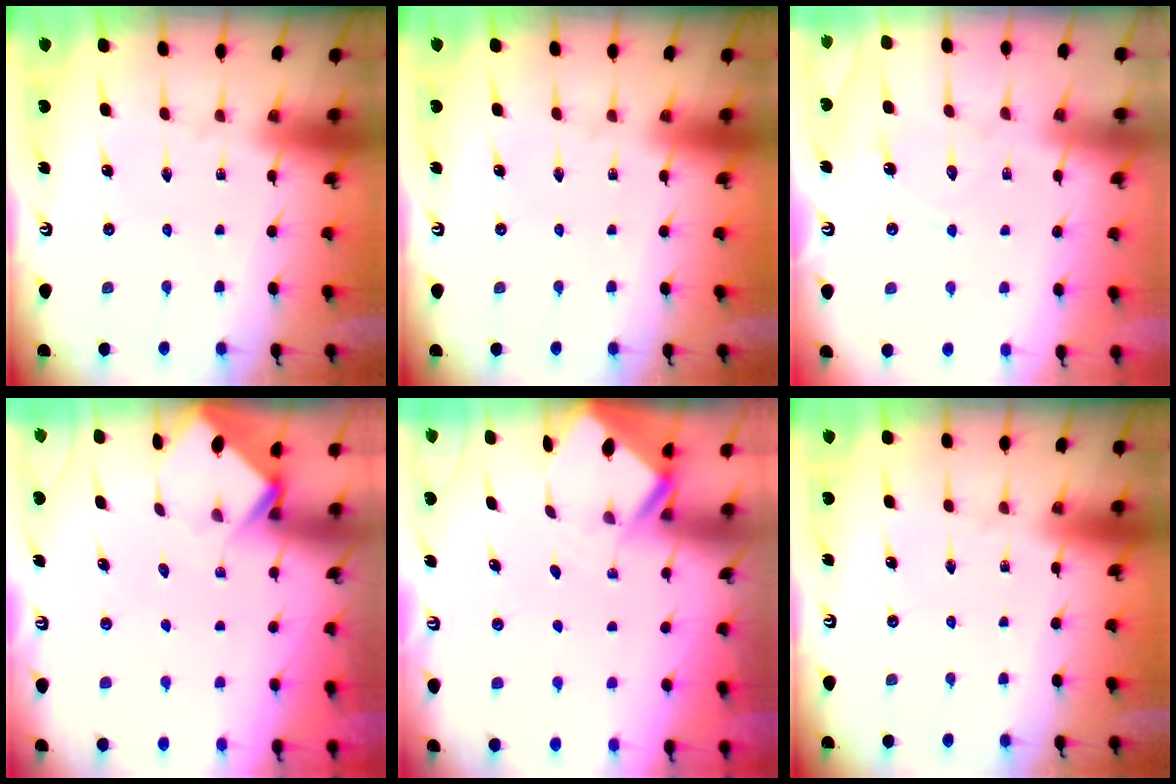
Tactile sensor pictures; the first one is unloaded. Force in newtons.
{"total": 0.0}
{"total": 6.5, "press": 6.5, "slide": 0.7}
{"total": 3.8, "press": 3.8, "slide": 0.2}
{"total": 2.4, "press": 2.4, "slide": 0.1}
{"total": 0.0}